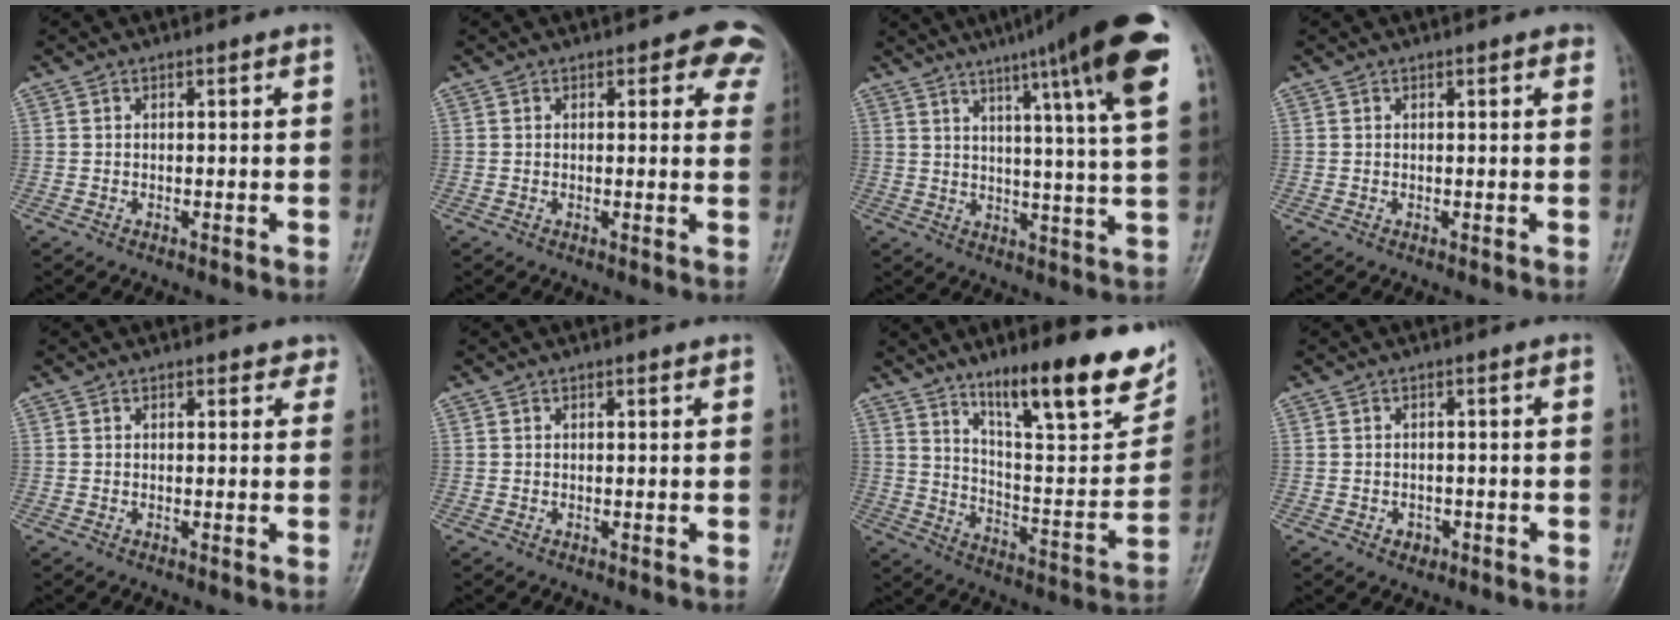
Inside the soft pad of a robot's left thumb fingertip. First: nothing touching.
{"total": 6.0, "force": [3.8, 3.3, 3.3], "torque": [0.006, -0.013, 0.027]}
{"total": 19.4, "force": [10.8, 1.0, 16.2], "torque": [-0.221, -0.028, 0.136]}
{"total": 1.2, "force": [0.7, 0.4, 0.8], "torque": [-0.009, -0.001, 0.006]}
{"total": 2.1, "force": [1.5, 1.2, 0.8], "torque": [0.016, -0.004, 0.011]}
{"total": 0.6, "force": [0.4, 0.2, 0.3], "torque": [-0.005, -0.002, 0.005]}
{"total": 22.6, "force": [14.3, 5.3, 16.7], "torque": [-0.208, -0.066, 0.230]}
{"total": 1.9, "force": [-0.9, 1.5, 0.7], "torque": [-0.003, 0.006, -0.008]}